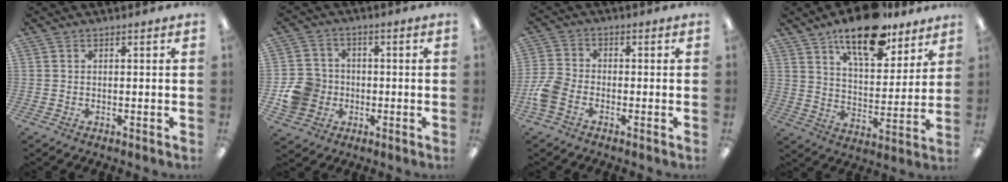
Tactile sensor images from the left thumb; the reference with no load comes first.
{"total": 9.1, "force": [-2.0, 8.4, 2.8], "torque": [-0.058, 0.025, -0.031]}
{"total": 6.1, "force": [-2.6, 3.9, 4.0], "torque": [-0.086, 0.011, -0.047]}
{"total": 16.3, "force": [12.3, 6.0, 8.7], "torque": [-0.131, -0.071, 0.210]}